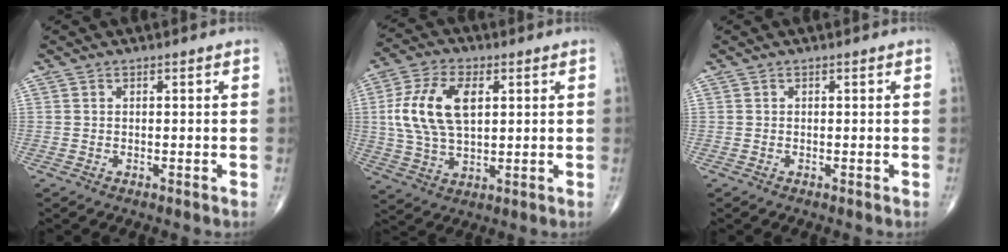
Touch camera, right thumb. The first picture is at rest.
{"total": 13.8, "force": [2.7, 7.7, 11.2], "torque": [-0.222, 0.003, 0.051]}
{"total": 0.0}